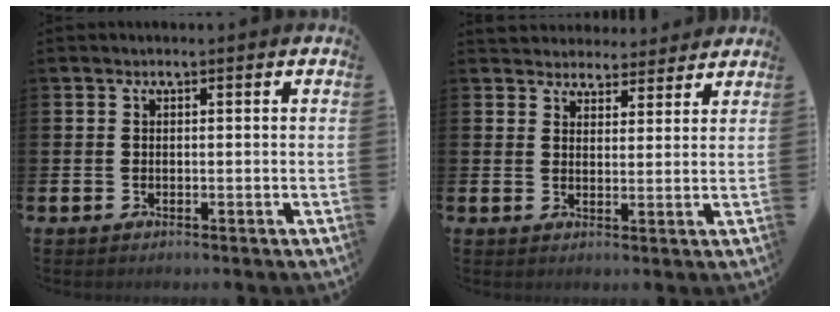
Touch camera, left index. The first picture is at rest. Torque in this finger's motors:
{"motor_torque": [0.80, -1.34, 0.13, 0.02]}